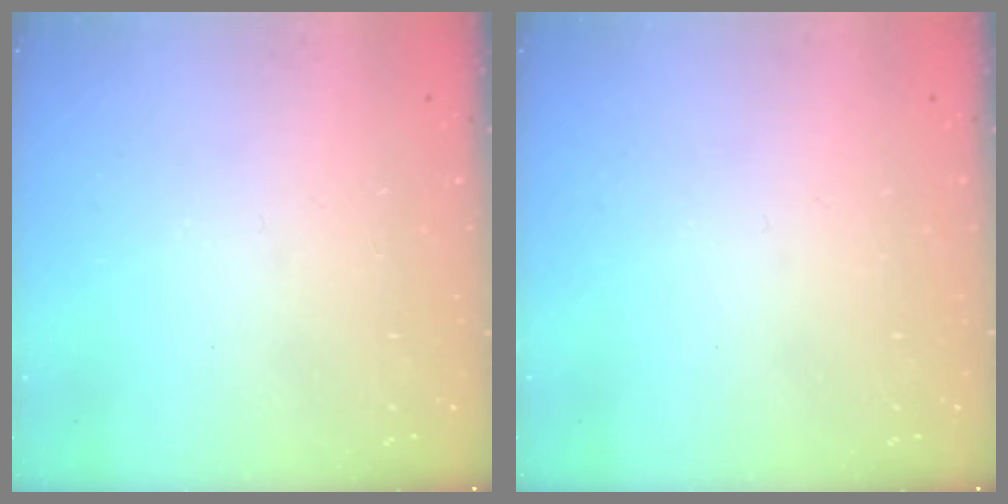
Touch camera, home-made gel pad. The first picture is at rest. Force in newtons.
{"total": 0.0}